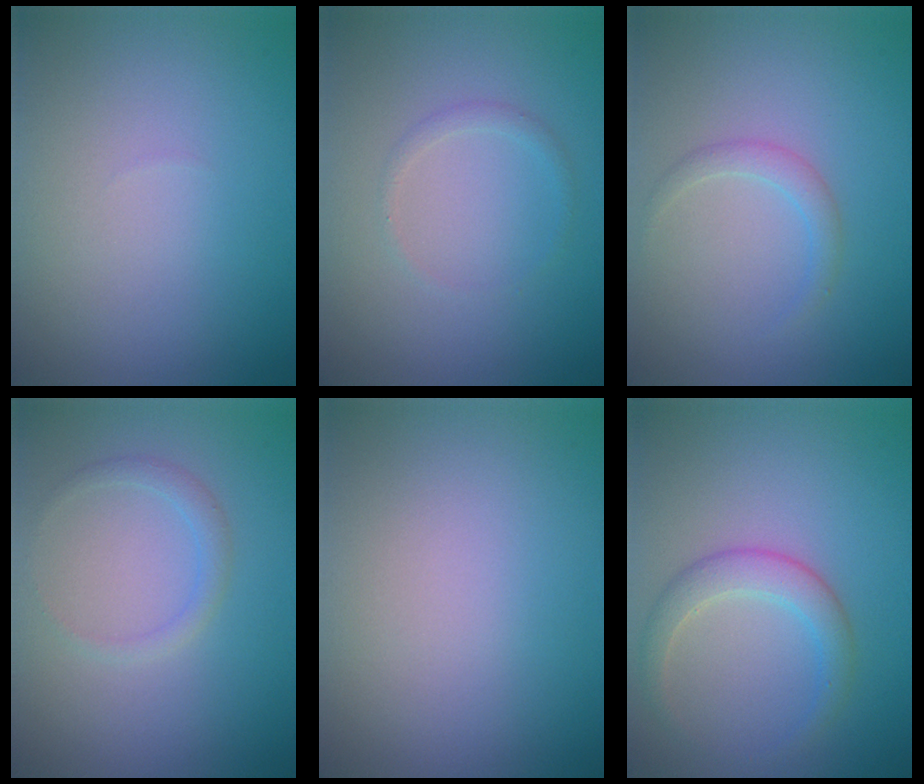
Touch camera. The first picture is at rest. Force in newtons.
{"total": 0.9, "press": 0.9, "slide": 0.0}
{"total": 1.4, "press": 1.4, "slide": 0.0}
{"total": 1.3, "press": 1.3, "slide": 0.1}
{"total": 0.0}
{"total": 2.7, "press": 2.7, "slide": 0.2}